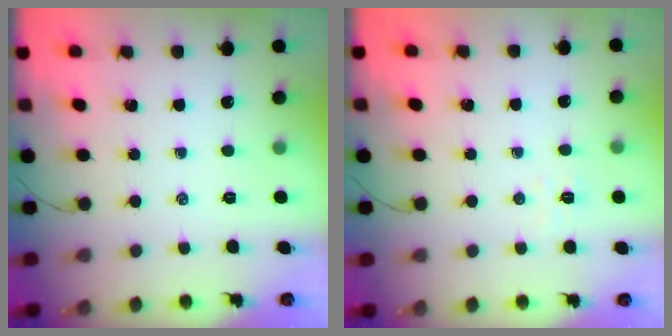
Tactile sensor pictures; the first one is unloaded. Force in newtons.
{"total": 3.6, "press": 3.5, "slide": 1.0}